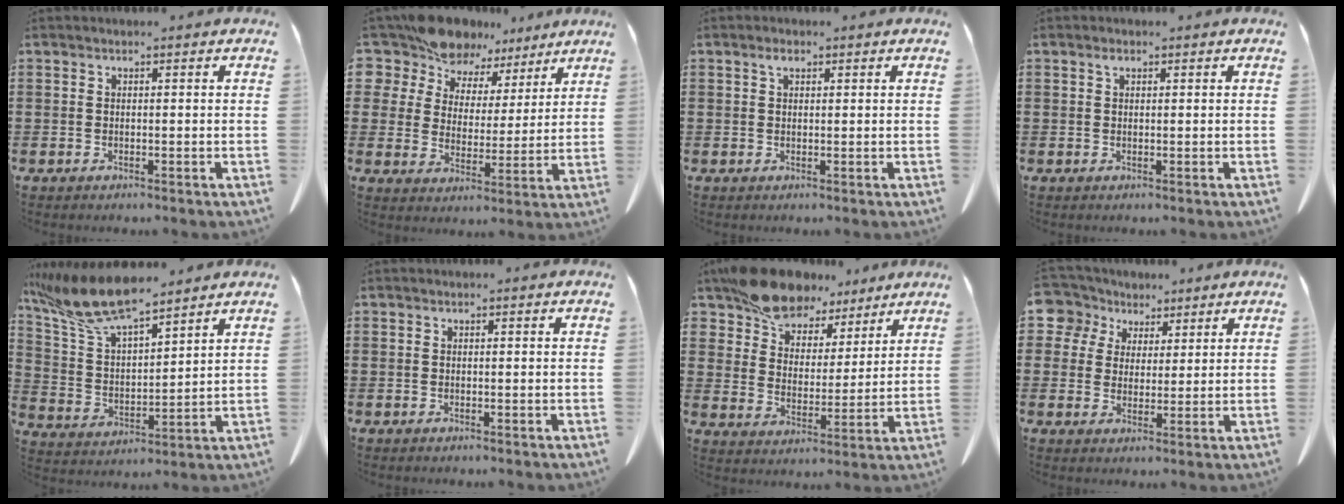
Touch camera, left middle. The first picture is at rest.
{"total": 9.9, "force": [8.5, 4.8, 1.3], "torque": [-0.073, -0.045, 0.162]}
{"total": 1.4, "force": [0.7, 0.7, 1.0], "torque": [-0.022, 0.003, 0.014]}
{"total": 0.7, "force": [0.3, 0.5, 0.5], "torque": [-0.012, 0.000, 0.007]}
{"total": 11.3, "force": [9.3, 1.9, 6.1], "torque": [-0.156, -0.039, 0.164]}
{"total": 0.0}
{"total": 10.8, "force": [9.3, 4.7, 3.0], "torque": [-0.090, -0.042, 0.176]}
{"total": 6.2, "force": [3.9, 4.8, 0.9], "torque": [-0.053, -0.004, 0.074]}